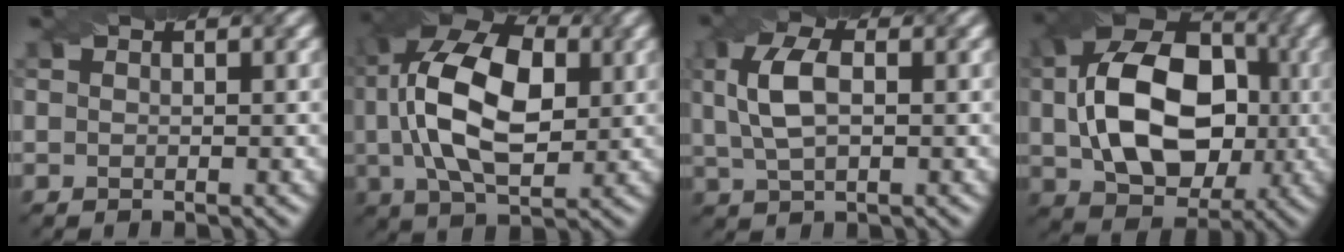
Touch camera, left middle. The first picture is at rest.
{"total": 12.3, "force": [1.7, 6.7, 10.2], "torque": [-0.201, 0.022, 0.023]}
{"total": 4.8, "force": [0.8, 2.4, 4.0], "torque": [-0.097, 0.009, 0.015]}
{"total": 12.9, "force": [0.6, 9.0, 9.3], "torque": [-0.180, -0.004, 0.020]}